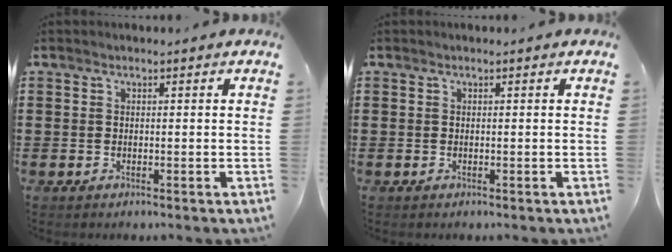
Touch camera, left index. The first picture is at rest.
{"total": 0.0}